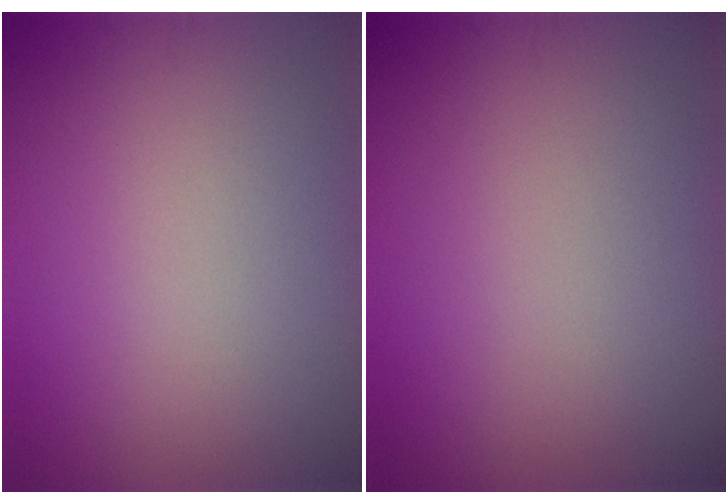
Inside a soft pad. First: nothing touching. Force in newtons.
{"total": 0.0}